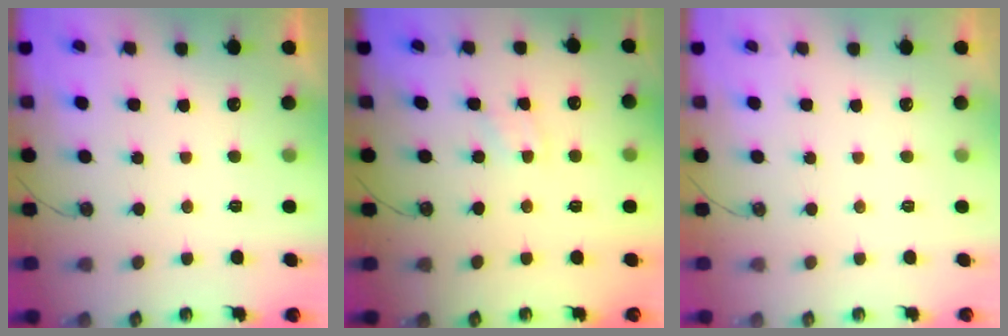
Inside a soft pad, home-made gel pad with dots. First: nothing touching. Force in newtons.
{"total": 2.0, "press": 2.0, "slide": 0.4}
{"total": 0.0}